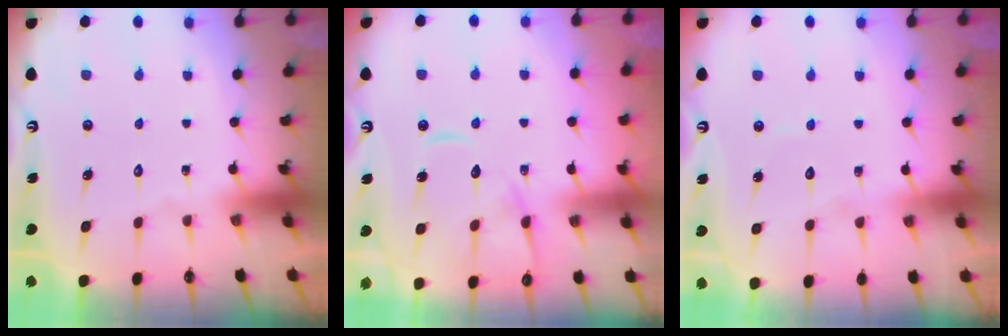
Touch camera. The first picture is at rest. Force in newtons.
{"total": 12.7, "press": 12.7, "slide": 1.2}
{"total": 5.1, "press": 5.1, "slide": 0.4}